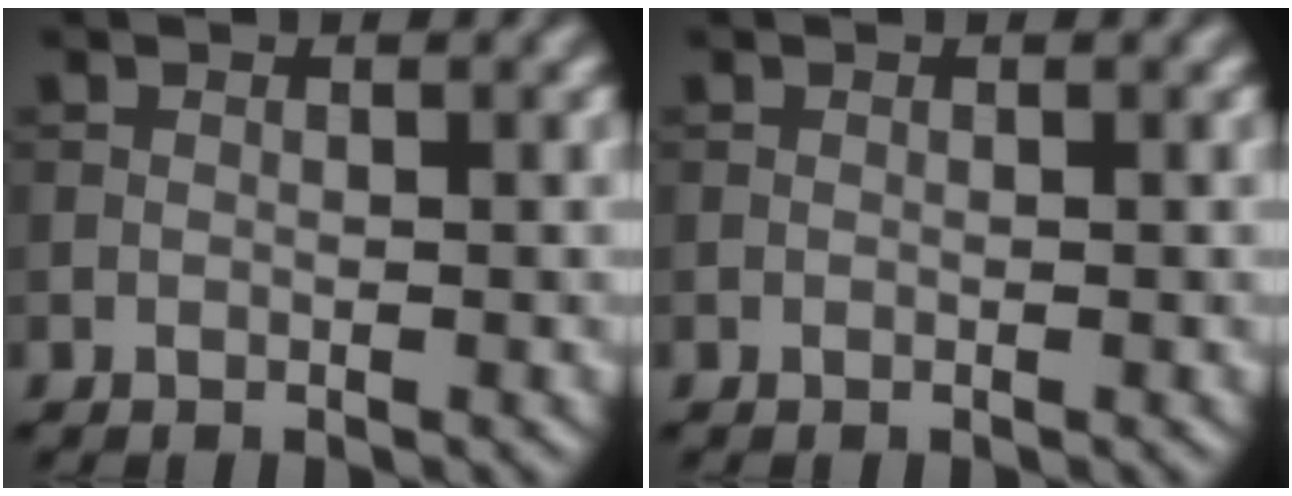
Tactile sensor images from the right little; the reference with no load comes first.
{"total": 0.0}